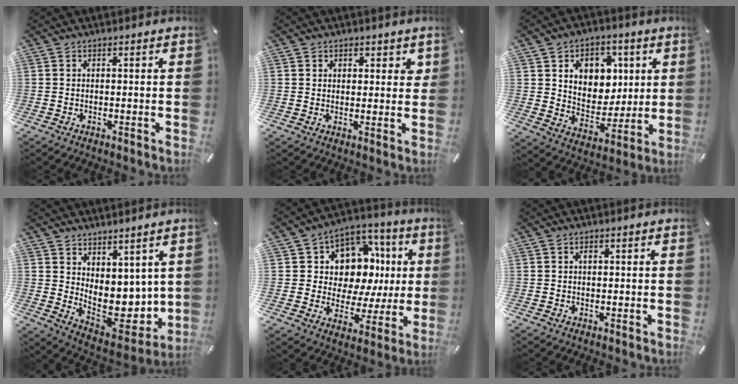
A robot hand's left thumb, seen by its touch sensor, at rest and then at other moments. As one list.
[{"total": 3.1, "force": [1.5, 2.6, 0.9], "torque": [0.010, -0.005, 0.020]}, {"total": 11.0, "force": [4.2, 9.3, 4.2], "torque": [-0.057, -0.027, 0.078]}, {"total": 9.6, "force": [2.7, 7.5, 5.2], "torque": [-0.053, -0.052, 0.069]}, {"total": 12.1, "force": [3.6, 10.0, 5.9], "torque": [-0.082, -0.045, 0.070]}, {"total": 0.6, "force": [0.1, 0.4, 0.5], "torque": [-0.010, 0.000, 0.002]}]